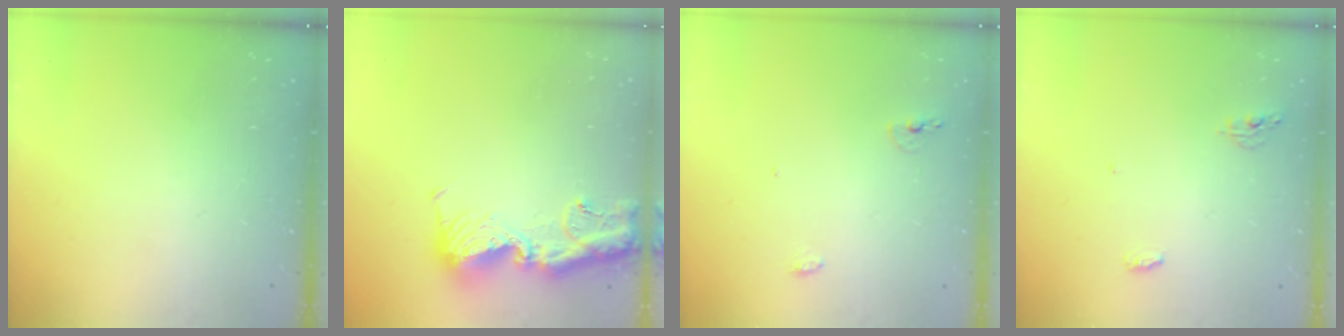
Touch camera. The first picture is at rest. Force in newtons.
{"total": 15.7, "press": 15.6, "slide": 1.6}
{"total": 4.3, "press": 4.2, "slide": 0.9}
{"total": 4.1, "press": 4.0, "slide": 0.9}